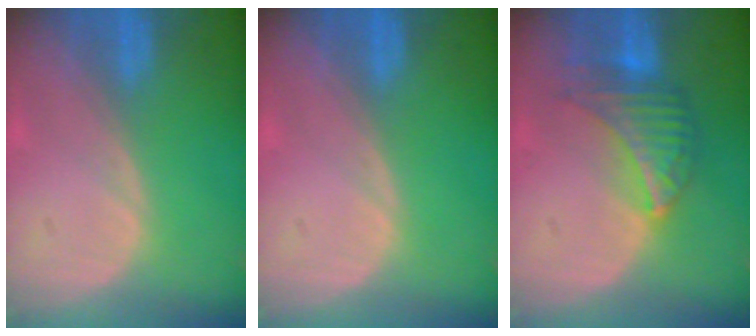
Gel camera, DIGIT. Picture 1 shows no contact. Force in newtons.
{"total": 0.0}
{"total": 6.8, "press": 6.7, "slide": 1.4}